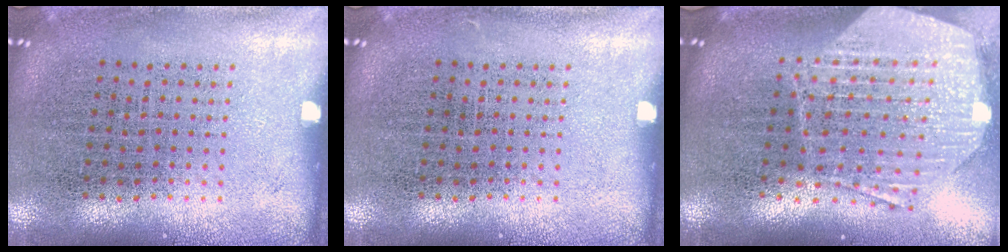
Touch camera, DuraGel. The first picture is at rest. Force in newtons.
{"total": 0.0}
{"total": 2.8, "press": 2.3, "slide": 1.7}